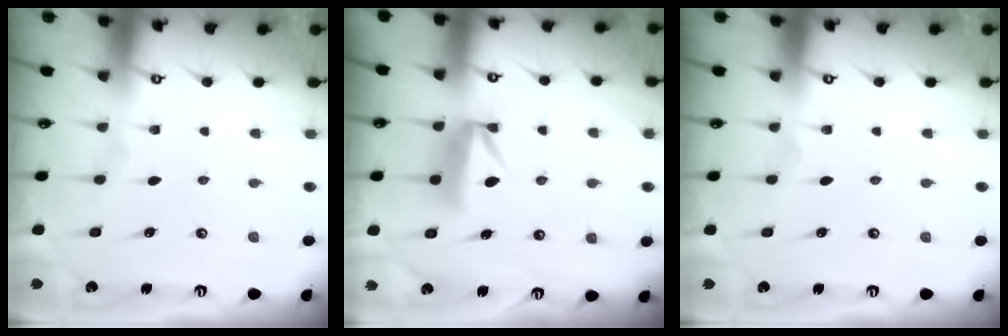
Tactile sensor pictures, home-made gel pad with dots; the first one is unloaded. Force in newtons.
{"total": 8.8, "press": 8.8, "slide": 0.9}
{"total": 0.0}